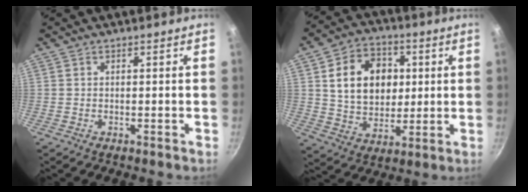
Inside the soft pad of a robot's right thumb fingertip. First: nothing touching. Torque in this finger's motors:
{"motor_torque": [-0.58, 1.14, 0.41, 0.55, 0.29]}